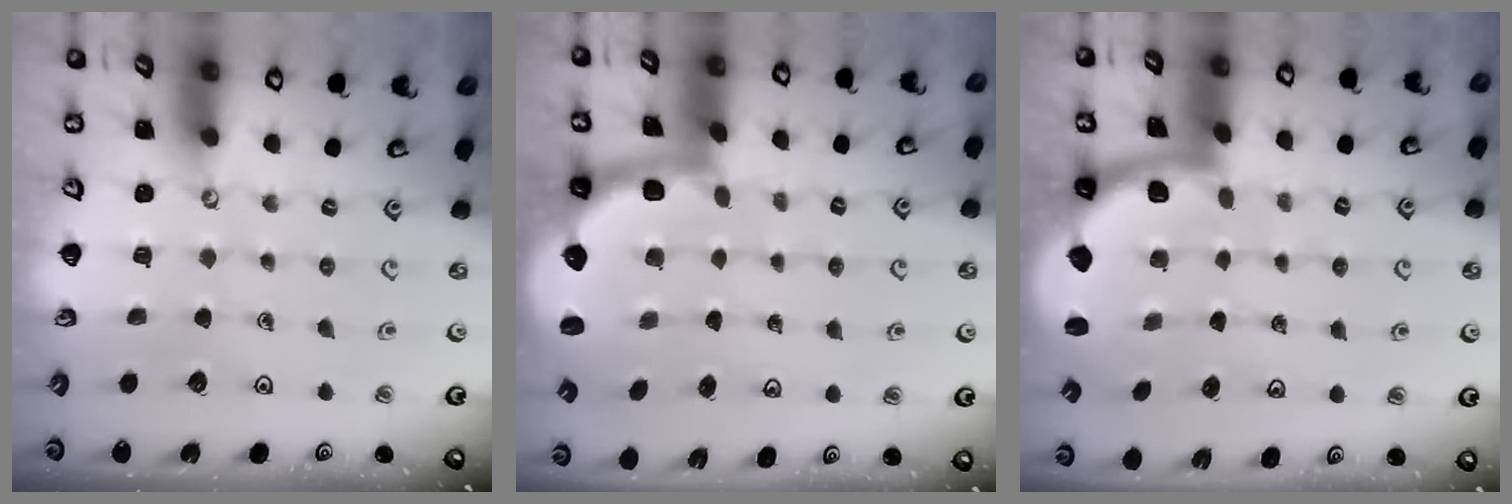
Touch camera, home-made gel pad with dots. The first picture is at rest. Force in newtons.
{"total": 3.0, "press": 2.1, "slide": 2.1}
{"total": 2.0, "press": 1.9, "slide": 0.5}